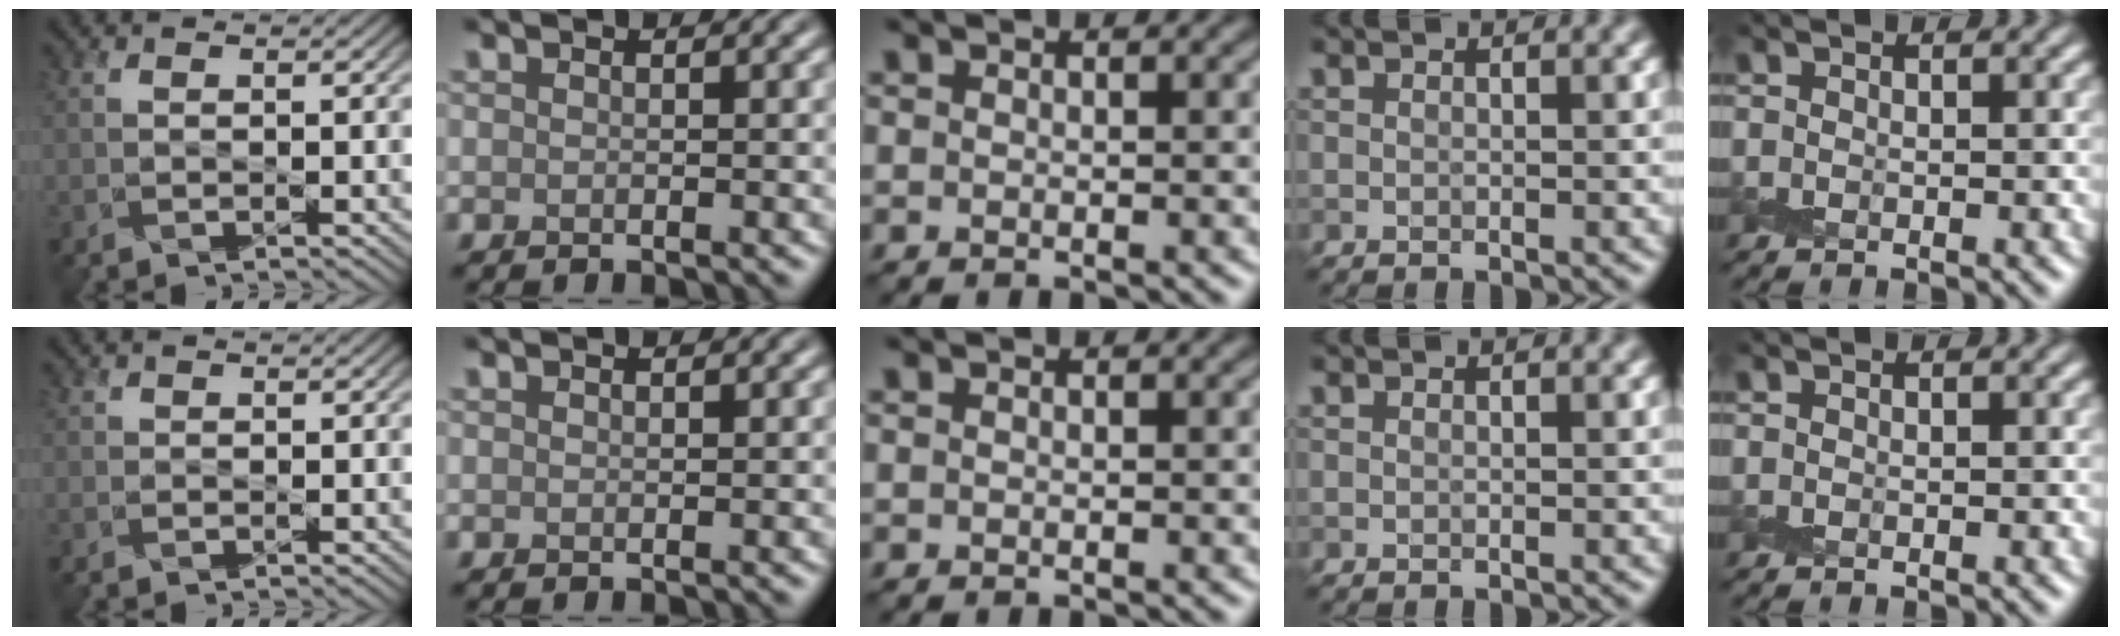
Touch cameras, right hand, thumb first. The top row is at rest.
{"thumb": {"total": 0.8, "force": [0.1, -0.2, -0.7], "torque": [0.009, -0.002, 0.003]}}